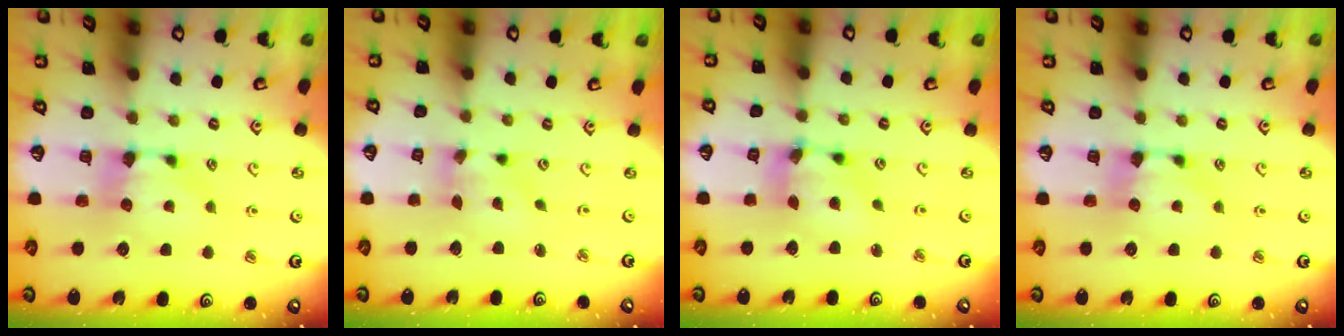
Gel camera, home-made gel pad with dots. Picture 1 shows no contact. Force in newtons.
{"total": 2.1, "press": 1.6, "slide": 1.3}
{"total": 6.2, "press": 5.9, "slide": 1.8}
{"total": 0.0}